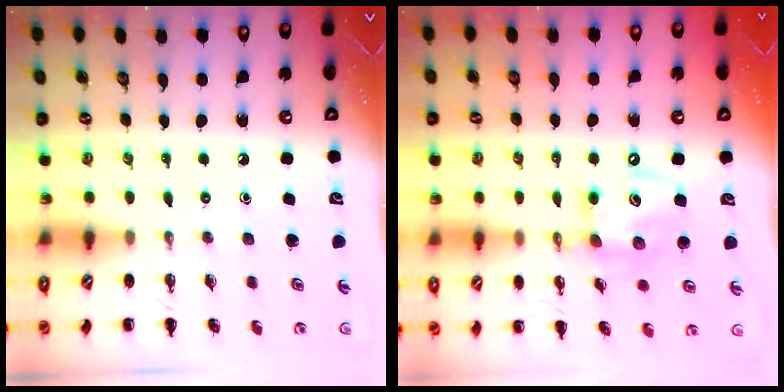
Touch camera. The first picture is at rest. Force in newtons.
{"total": 13.0, "press": 12.8, "slide": 2.2}